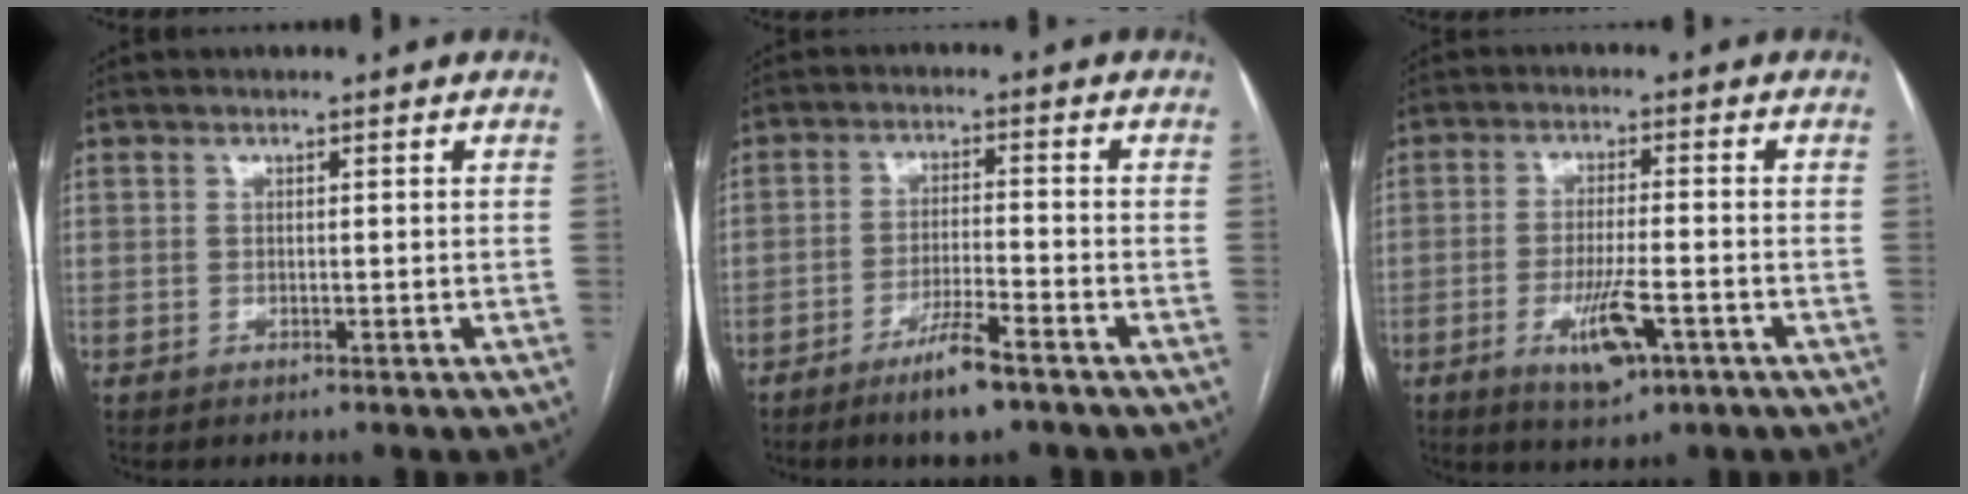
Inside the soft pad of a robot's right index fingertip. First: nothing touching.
{"total": 6.5, "force": [-4.6, 0.5, 4.6], "torque": [-0.089, -0.010, -0.081]}
{"total": 7.2, "force": [-3.1, 1.7, 6.3], "torque": [-0.117, -0.010, -0.045]}